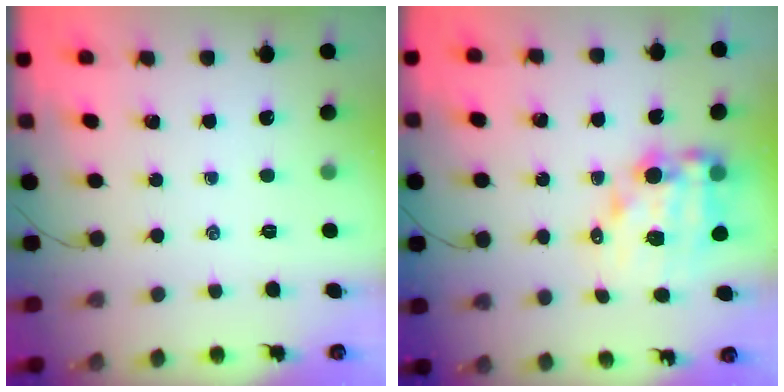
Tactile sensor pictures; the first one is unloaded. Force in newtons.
{"total": 12.1, "press": 11.6, "slide": 3.3}